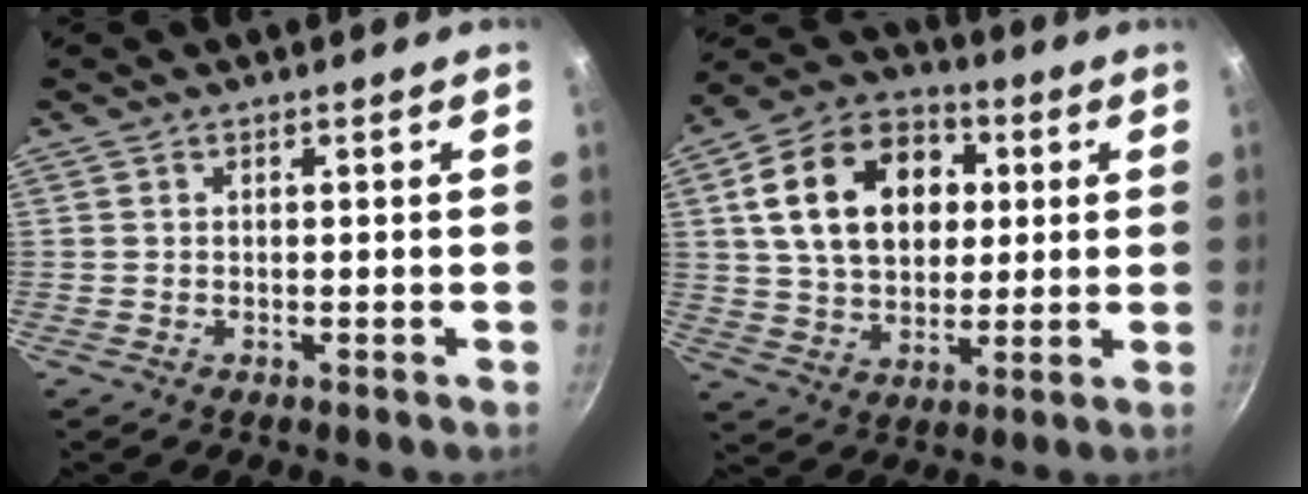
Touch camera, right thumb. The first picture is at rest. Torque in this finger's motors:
{"motor_torque": [-0.24, 2.92, 1.29, 0.80, 0.58]}